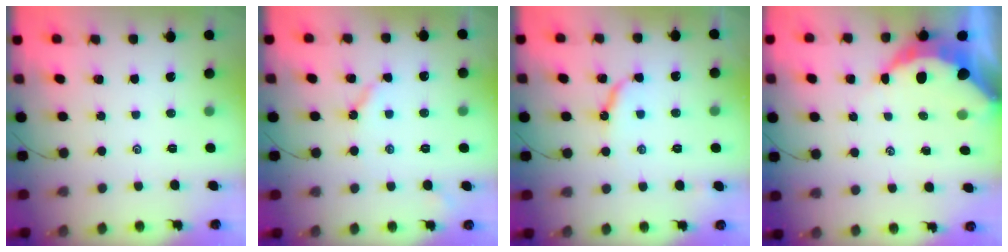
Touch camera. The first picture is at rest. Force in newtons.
{"total": 3.7, "press": 3.7, "slide": 0.1}
{"total": 6.6, "press": 6.6, "slide": 0.2}
{"total": 8.6, "press": 8.6, "slide": 0.5}